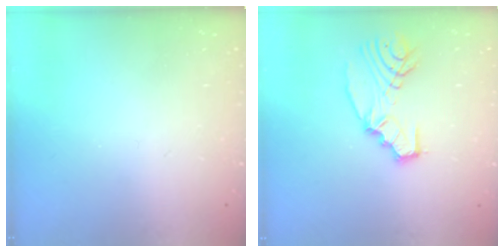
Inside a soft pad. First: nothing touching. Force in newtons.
{"total": 10.8, "press": 10.1, "slide": 3.8}